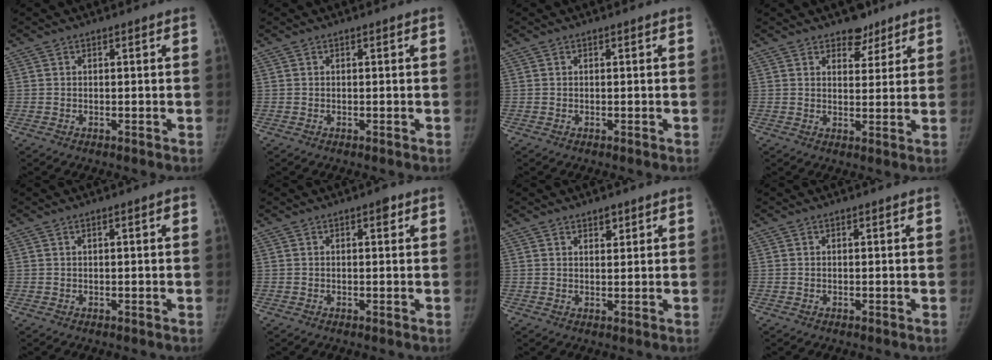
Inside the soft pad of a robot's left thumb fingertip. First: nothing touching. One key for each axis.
{"total": 0.0}
{"total": 0.0}
{"total": 5.0, "fx": 3.7, "fy": 2.9, "fz": 1.7, "tx": 0.004, "ty": -0.023, "tz": 0.056}
{"total": 1.4, "fx": 0.4, "fy": 0.2, "fz": 1.3, "tx": -0.023, "ty": 0.006, "tz": 0.006}
{"total": 1.5, "fx": 0.8, "fy": 0.7, "fz": 1.1, "tx": -0.010, "ty": 0.000, "tz": 0.008}
{"total": 2.2, "fx": 1.6, "fy": 1.1, "fz": 1.1, "tx": -0.006, "ty": -0.011, "tz": 0.025}
{"total": 0.0}